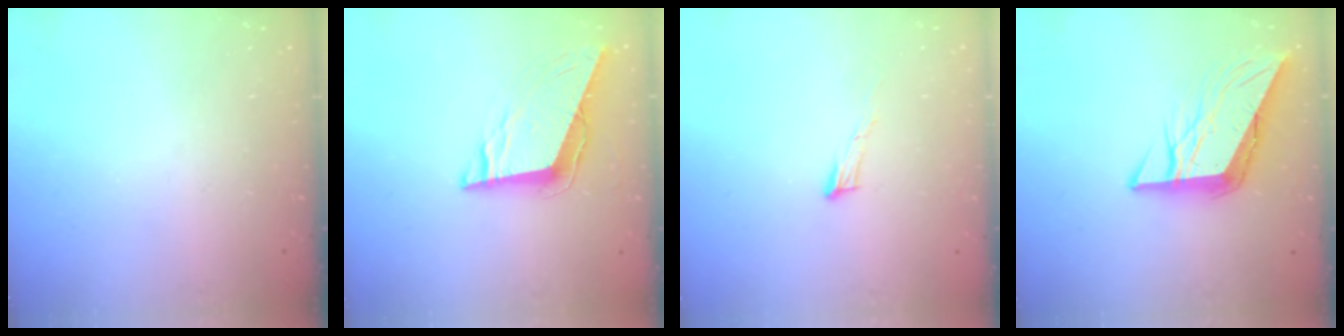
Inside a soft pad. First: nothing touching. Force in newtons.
{"total": 9.7, "press": 9.7, "slide": 1.2}
{"total": 5.7, "press": 5.7, "slide": 0.3}
{"total": 8.9, "press": 8.9, "slide": 0.9}